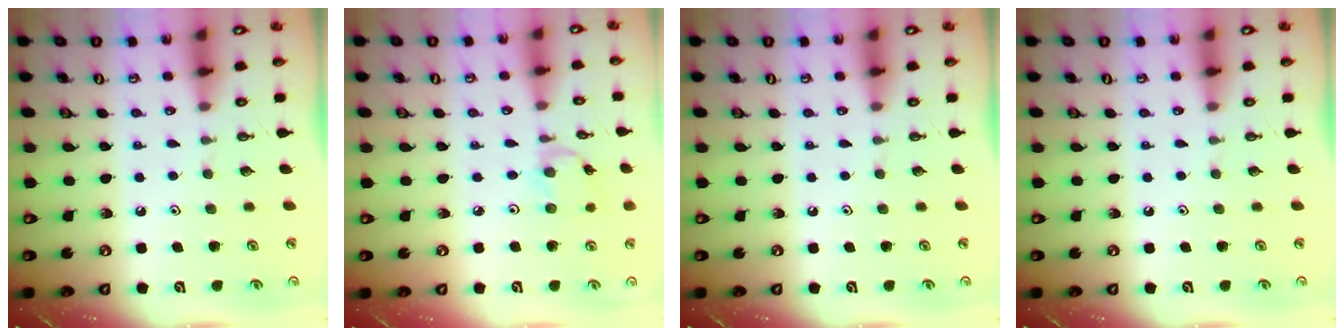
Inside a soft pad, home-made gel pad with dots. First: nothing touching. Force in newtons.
{"total": 2.9, "press": 2.9, "slide": 0.3}
{"total": 0.0}
{"total": 0.0}